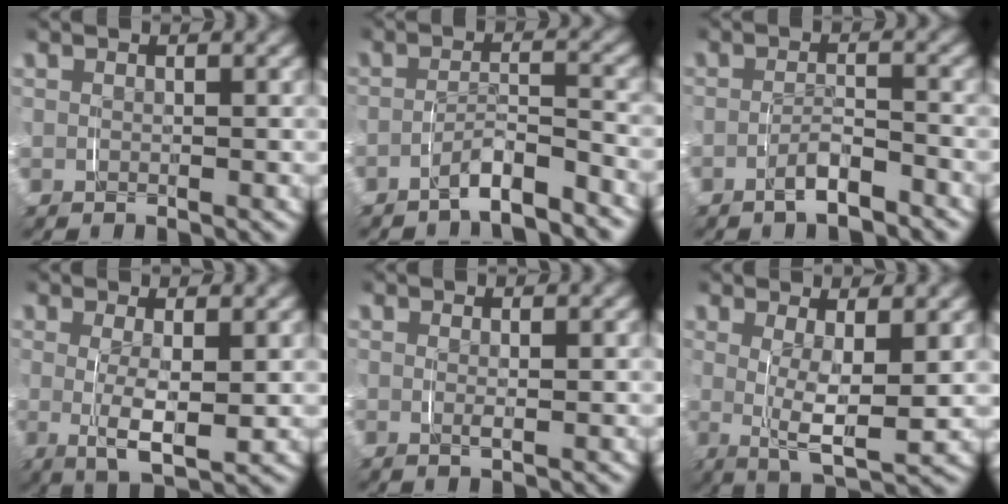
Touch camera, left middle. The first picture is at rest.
{"total": 4.2, "force": [-3.9, 0.5, 1.3], "torque": [-0.019, -0.003, -0.069]}
{"total": 2.5, "force": [-2.2, 0.5, 1.1], "torque": [-0.016, 0.001, -0.041]}
{"total": 4.5, "force": [0.0, 1.4, 4.3], "torque": [-0.079, -0.015, 0.005]}
{"total": 0.8, "force": [0.3, -0.1, 0.7], "torque": [-0.016, -0.004, 0.007]}
{"total": 5.6, "force": [0.3, 1.8, 5.3], "torque": [-0.091, -0.021, 0.011]}